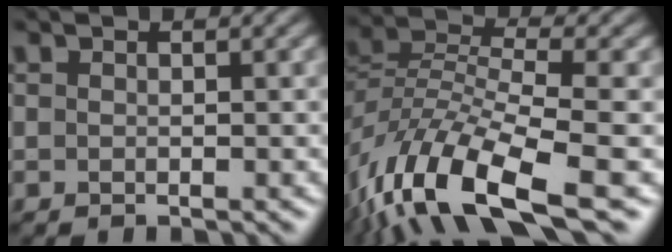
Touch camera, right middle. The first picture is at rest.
{"total": 11.6, "force": [-6.2, 4.2, 8.8], "torque": [-0.170, -0.004, -0.123]}